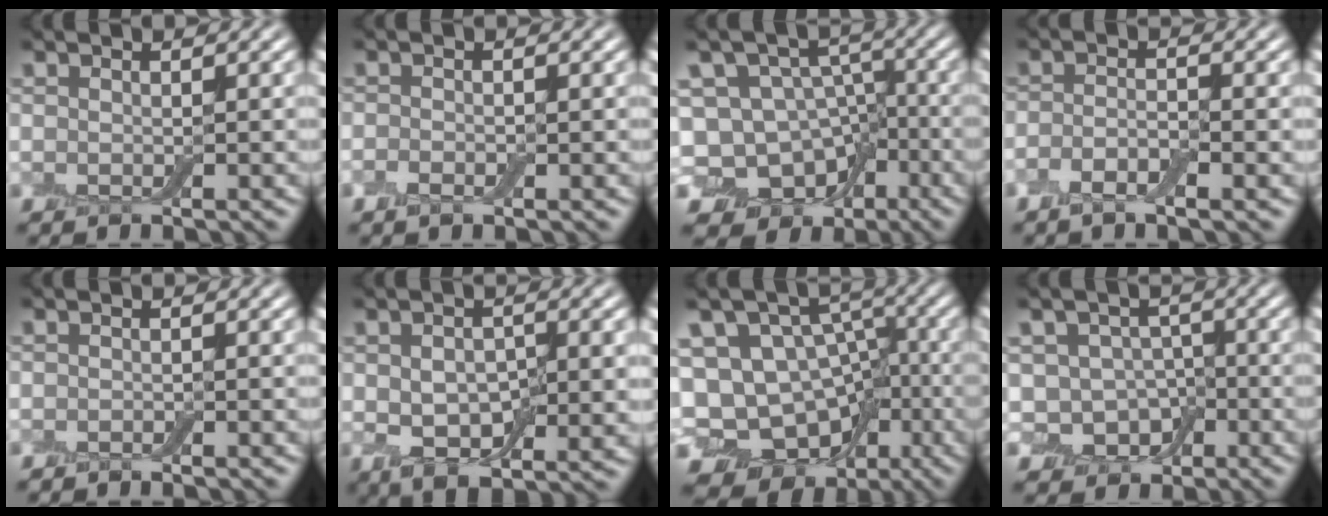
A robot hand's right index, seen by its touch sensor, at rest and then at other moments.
{"total": 1.2, "force": [-0.5, 0.5, 0.9], "torque": [-0.018, -0.002, -0.011]}
{"total": 10.4, "force": [-5.4, 8.0, 3.7], "torque": [-0.048, 0.010, -0.091]}
{"total": 2.5, "force": [-1.3, 0.7, 2.0], "torque": [-0.041, -0.001, -0.030]}
{"total": 0.7, "force": [-0.7, -0.2, 0.0], "torque": [0.002, -0.002, -0.011]}
{"total": 7.0, "force": [-0.7, 3.8, 5.9], "torque": [-0.103, -0.012, -0.008]}
{"total": 17.5, "force": [-6.6, 13.9, 8.3], "torque": [-0.145, 0.000, -0.094]}
{"total": 4.3, "force": [-1.3, 3.6, 2.0], "torque": [-0.018, -0.004, -0.029]}